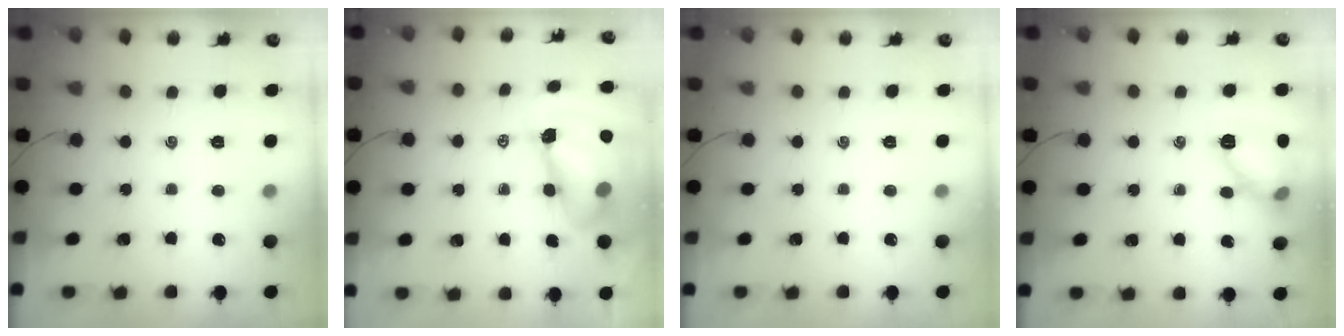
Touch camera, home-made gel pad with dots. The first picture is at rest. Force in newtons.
{"total": 10.2, "press": 9.9, "slide": 2.5}
{"total": 0.0}
{"total": 11.7, "press": 11.7, "slide": 1.0}